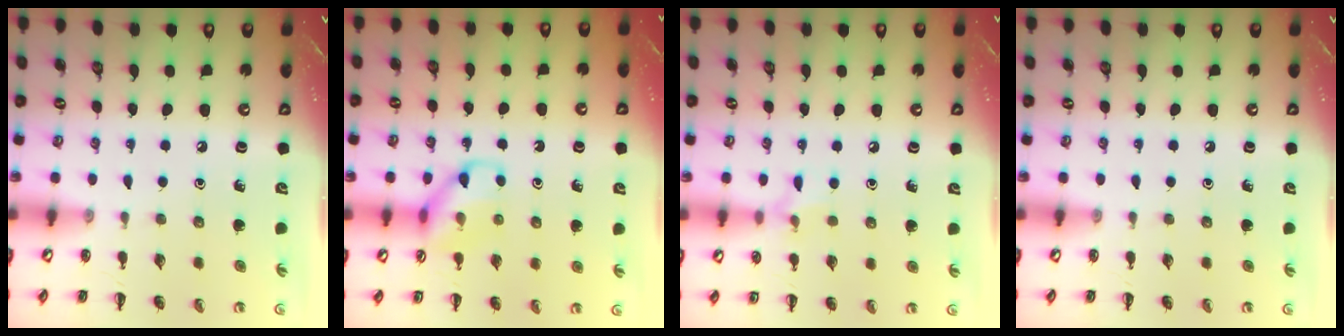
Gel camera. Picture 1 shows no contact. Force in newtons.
{"total": 10.4, "press": 10.3, "slide": 1.2}
{"total": 6.3, "press": 6.0, "slide": 2.1}
{"total": 0.0}